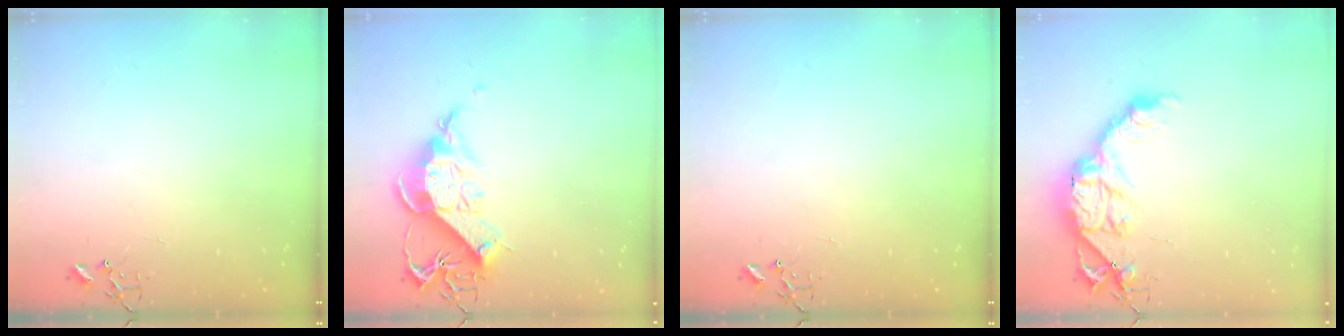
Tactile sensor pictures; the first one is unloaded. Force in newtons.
{"total": 13.2, "press": 13.1, "slide": 1.5}
{"total": 0.0}
{"total": 14.5, "press": 14.4, "slide": 1.0}